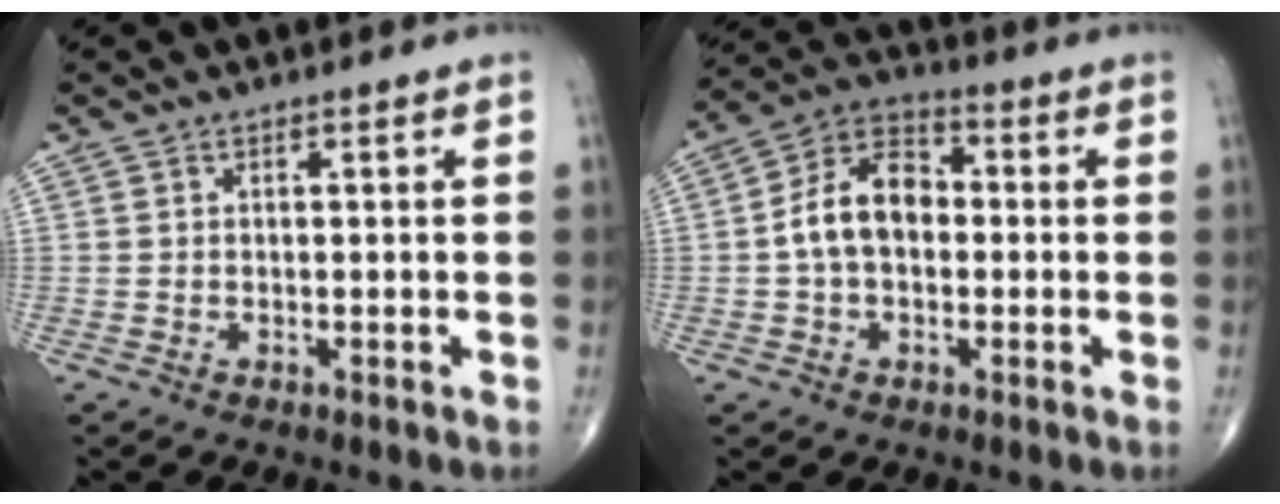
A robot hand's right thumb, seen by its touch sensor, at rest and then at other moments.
{"total": 10.5, "force": [-0.2, 7.0, 7.8], "torque": [-0.129, 0.031, -0.016]}